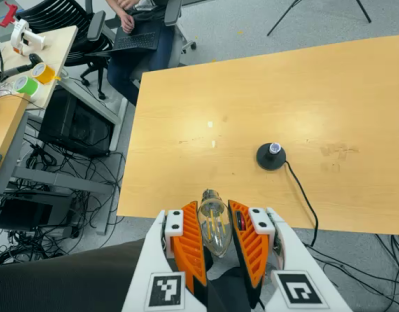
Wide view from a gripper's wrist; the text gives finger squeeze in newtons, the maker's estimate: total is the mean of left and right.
{"total": 13.7, "left": 14.0, "right": 13.4}